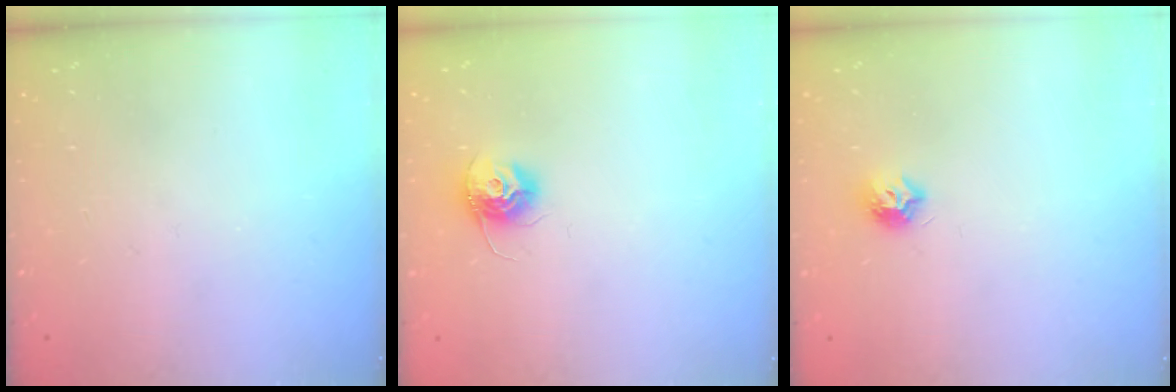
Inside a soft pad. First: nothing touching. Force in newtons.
{"total": 10.8, "press": 10.7, "slide": 0.6}
{"total": 7.1, "press": 7.1, "slide": 0.2}